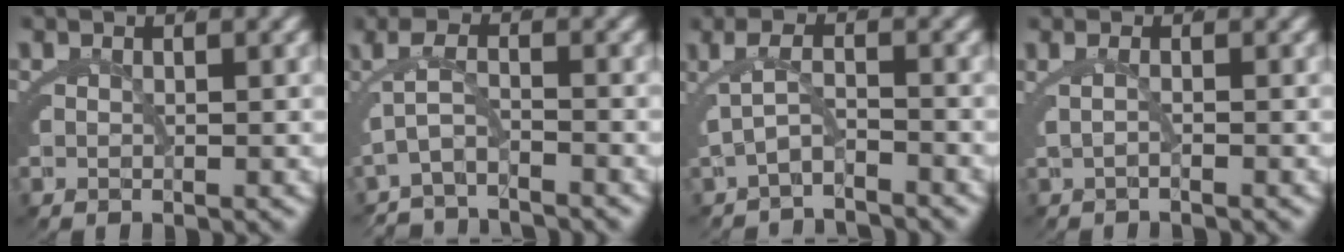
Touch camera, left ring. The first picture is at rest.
{"total": 3.1, "force": [-2.3, 0.9, 1.9], "torque": [-0.047, -0.019, -0.028]}
{"total": 2.7, "force": [-2.3, 0.3, 1.5], "torque": [-0.029, -0.011, -0.032]}
{"total": 1.2, "force": [-0.6, -0.8, 0.6], "torque": [-0.020, -0.002, -0.005]}